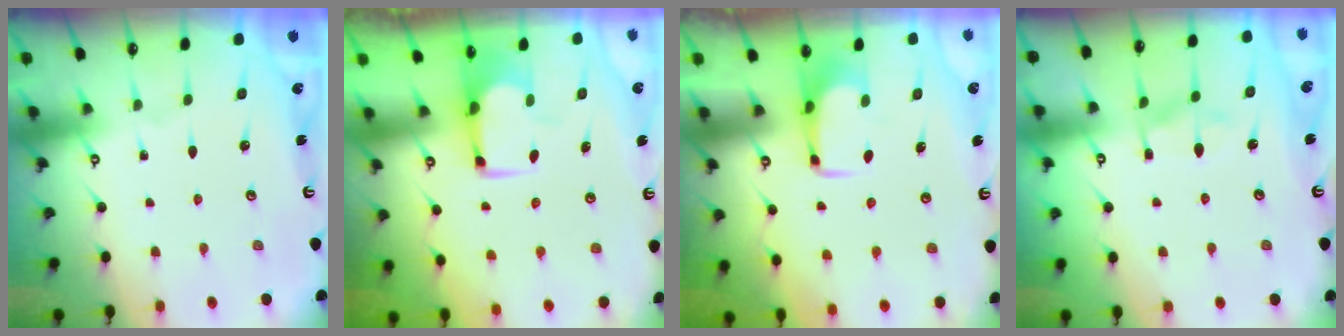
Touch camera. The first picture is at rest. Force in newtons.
{"total": 2.0, "press": 1.7, "slide": 1.0}
{"total": 1.6, "press": 1.5, "slide": 0.4}
{"total": 8.3, "press": 8.3, "slide": 0.8}